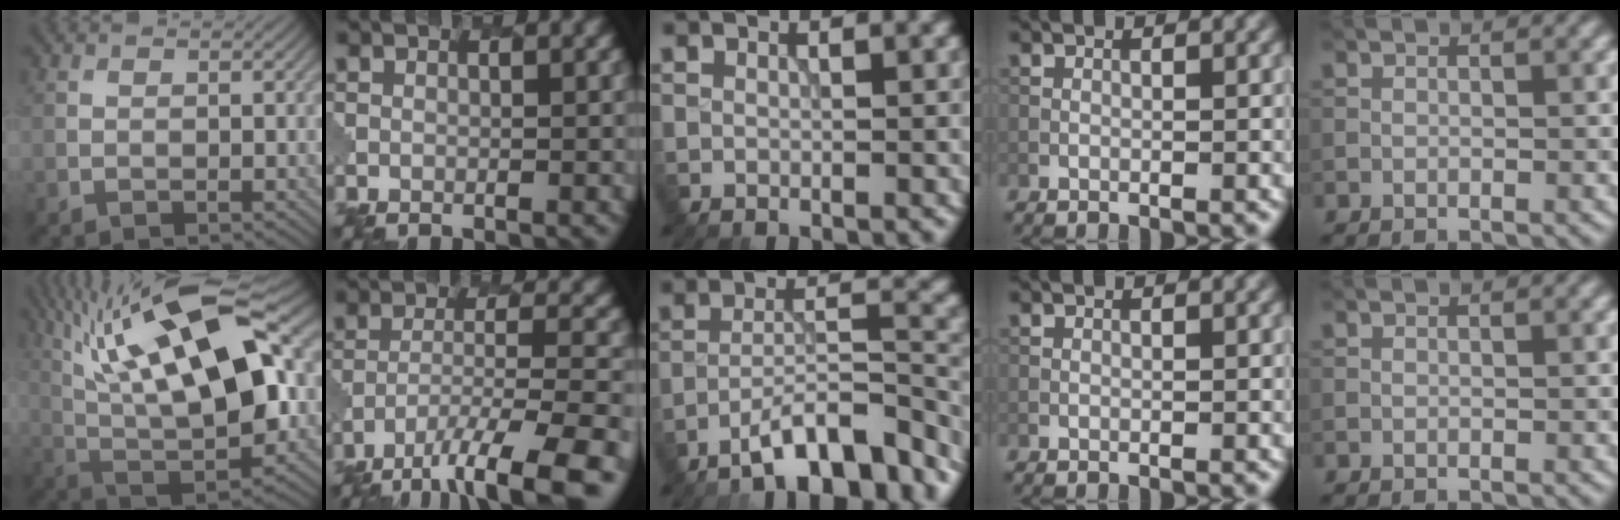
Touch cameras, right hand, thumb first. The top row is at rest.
{"thumb": {"total": 19.7, "force": [6.9, 7.6, 16.8], "torque": [-0.322, 0.030, 0.124]}, "index": {"total": 10.2, "force": [-7.2, 2.4, 6.8], "torque": [-0.120, -0.007, -0.115]}, "middle": {"total": 8.6, "force": [-6.6, 1.9, 5.2], "torque": [-0.073, 0.012, -0.109]}}